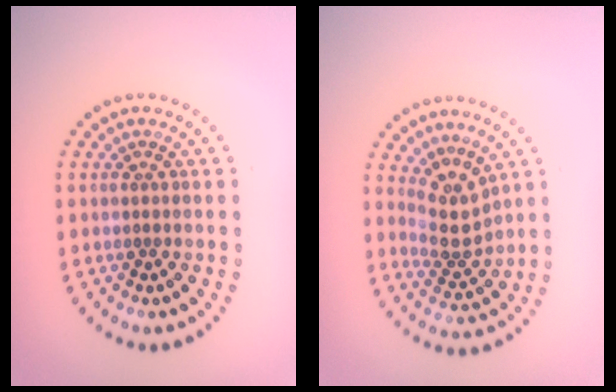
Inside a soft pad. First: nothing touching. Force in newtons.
{"total": 3.2, "press": 2.3, "slide": 2.2}